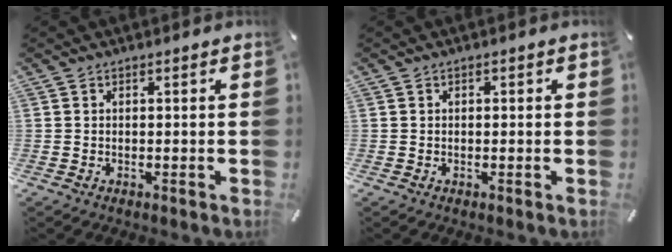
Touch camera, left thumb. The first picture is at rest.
{"total": 0.5, "force": [-0.1, 0.4, 0.4], "torque": [-0.007, 0.000, -0.003]}